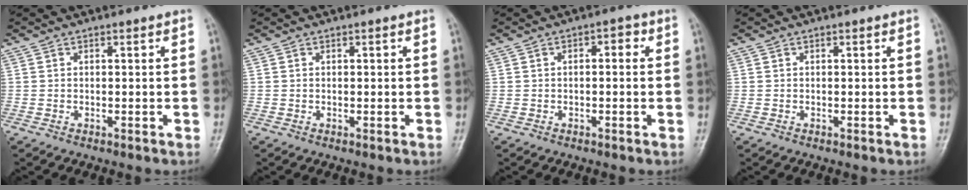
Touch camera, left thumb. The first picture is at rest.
{"total": 0.0}
{"total": 2.5, "force": [0.4, 1.3, 2.1], "torque": [-0.020, 0.011, -0.001]}
{"total": 0.0}